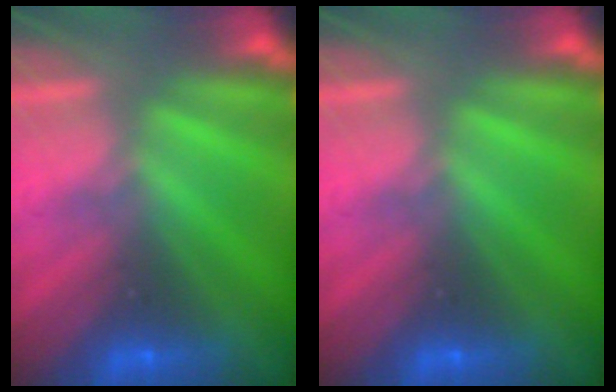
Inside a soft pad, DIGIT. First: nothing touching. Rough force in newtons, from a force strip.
{"total": 0.0}